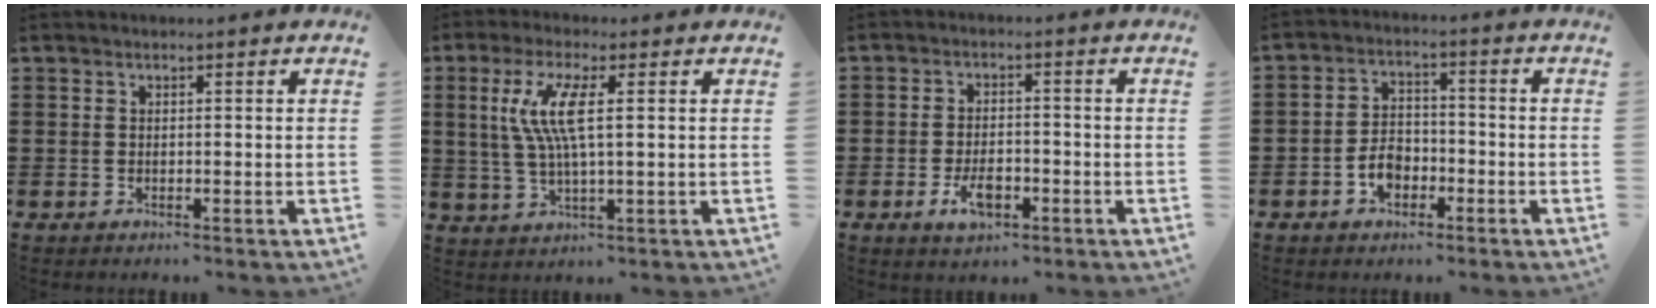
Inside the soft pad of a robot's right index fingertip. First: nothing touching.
{"total": 7.0, "force": [1.5, 1.0, 6.8], "torque": [-0.153, -0.008, 0.016]}
{"total": 5.0, "force": [-2.0, 2.3, 3.9], "torque": [-0.070, -0.001, -0.040]}
{"total": 4.6, "force": [-2.1, 3.2, 2.7], "torque": [-0.065, 0.003, -0.042]}